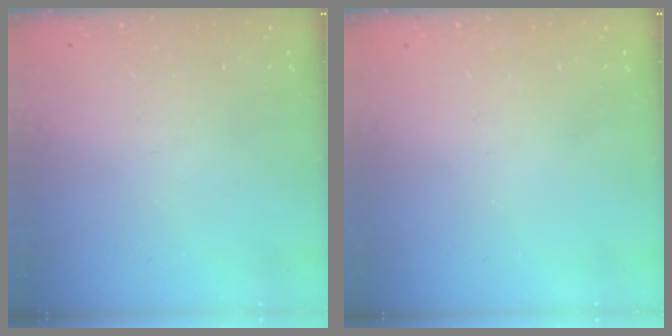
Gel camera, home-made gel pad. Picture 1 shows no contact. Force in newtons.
{"total": 0.0}